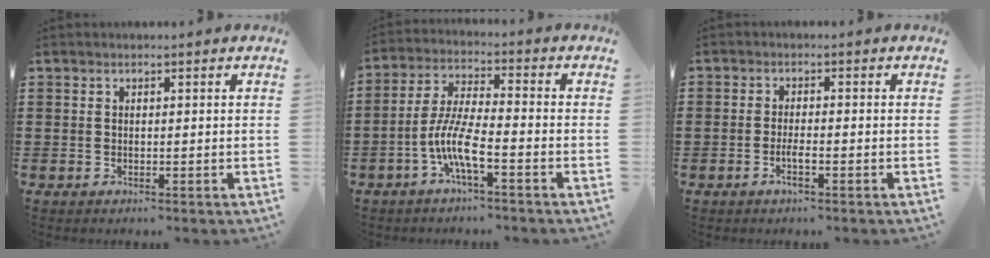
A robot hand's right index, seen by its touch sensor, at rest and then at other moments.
{"total": 7.6, "force": [-3.5, 1.1, 6.6], "torque": [-0.158, -0.015, -0.074]}
{"total": 2.1, "force": [-1.0, 0.2, 1.8], "torque": [-0.041, -0.007, -0.018]}